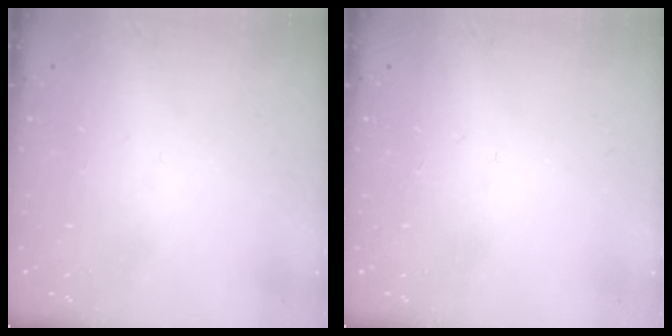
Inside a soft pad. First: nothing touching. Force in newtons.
{"total": 0.0}